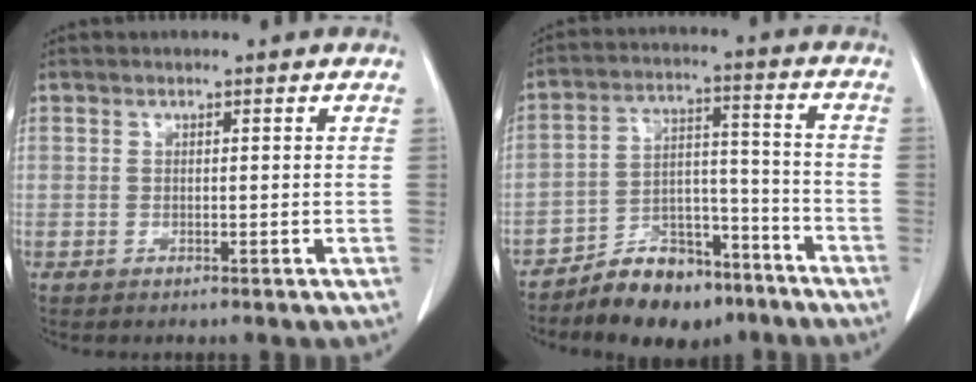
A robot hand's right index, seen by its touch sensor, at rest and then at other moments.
{"total": 11.1, "force": [-8.6, 5.5, 4.4], "torque": [-0.063, 0.037, -0.141]}